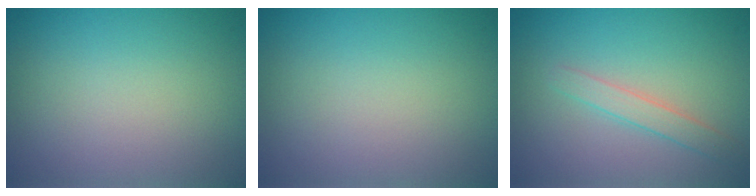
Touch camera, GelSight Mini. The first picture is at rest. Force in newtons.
{"total": 0.0}
{"total": 1.8, "press": 1.8, "slide": 0.0}